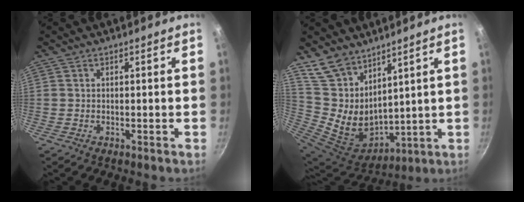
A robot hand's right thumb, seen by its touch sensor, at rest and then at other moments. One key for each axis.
{"total": 15.8, "fx": 10.5, "fy": 9.5, "fz": 7.1, "tx": -0.122, "ty": -0.066, "tz": 0.226}